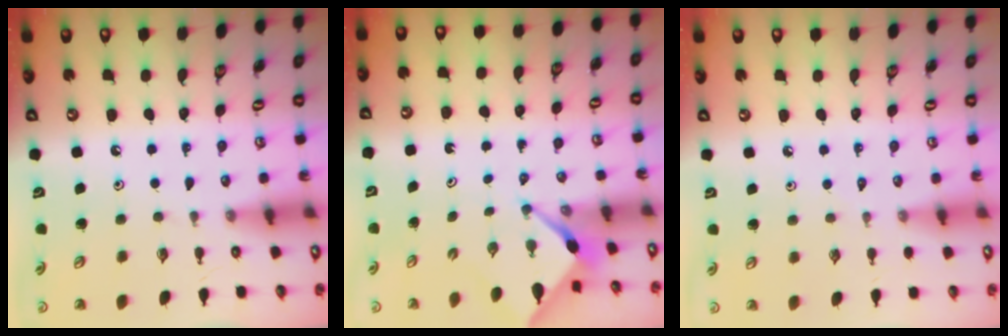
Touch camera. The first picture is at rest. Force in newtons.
{"total": 2.6, "press": 2.6, "slide": 0.3}
{"total": 0.6, "press": 0.6, "slide": 0.3}